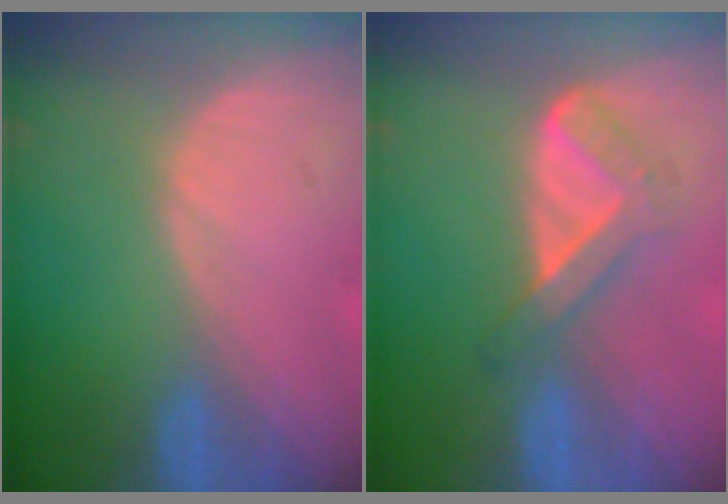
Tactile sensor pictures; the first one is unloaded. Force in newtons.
{"total": 5.6, "press": 4.7, "slide": 3.0}